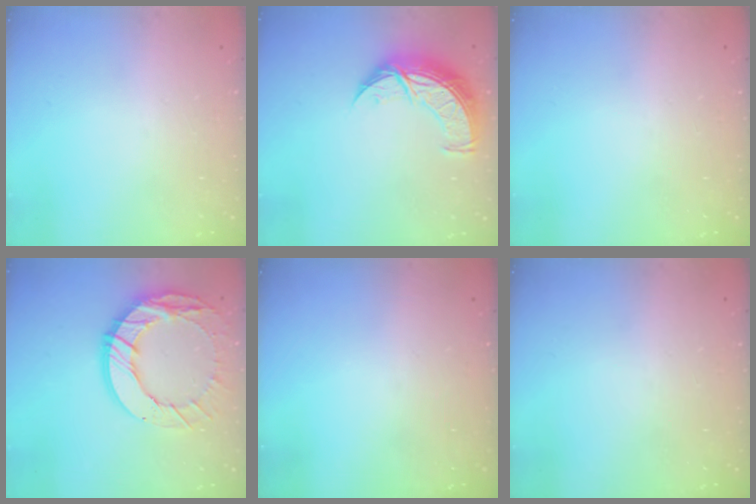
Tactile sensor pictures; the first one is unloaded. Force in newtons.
{"total": 10.9, "press": 10.9, "slide": 0.9}
{"total": 0.0}
{"total": 16.6, "press": 16.6, "slide": 1.5}
{"total": 0.0}
{"total": 0.0}